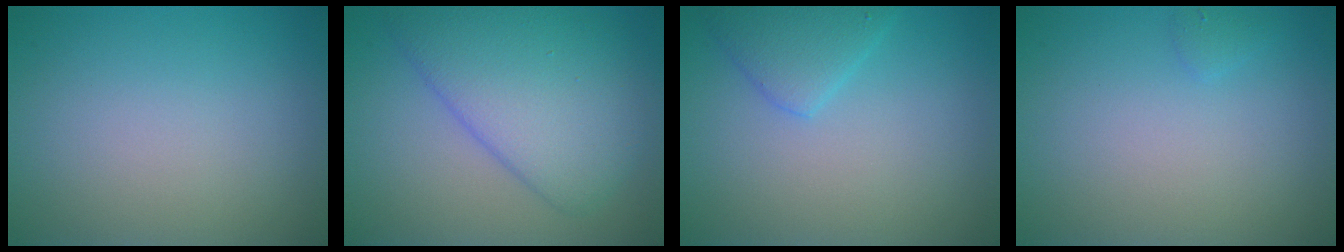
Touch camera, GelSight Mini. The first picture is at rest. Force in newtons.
{"total": 6.7, "press": 6.7, "slide": 0.3}
{"total": 2.6, "press": 2.6, "slide": 0.1}
{"total": 0.6, "press": 0.6, "slide": 0.1}